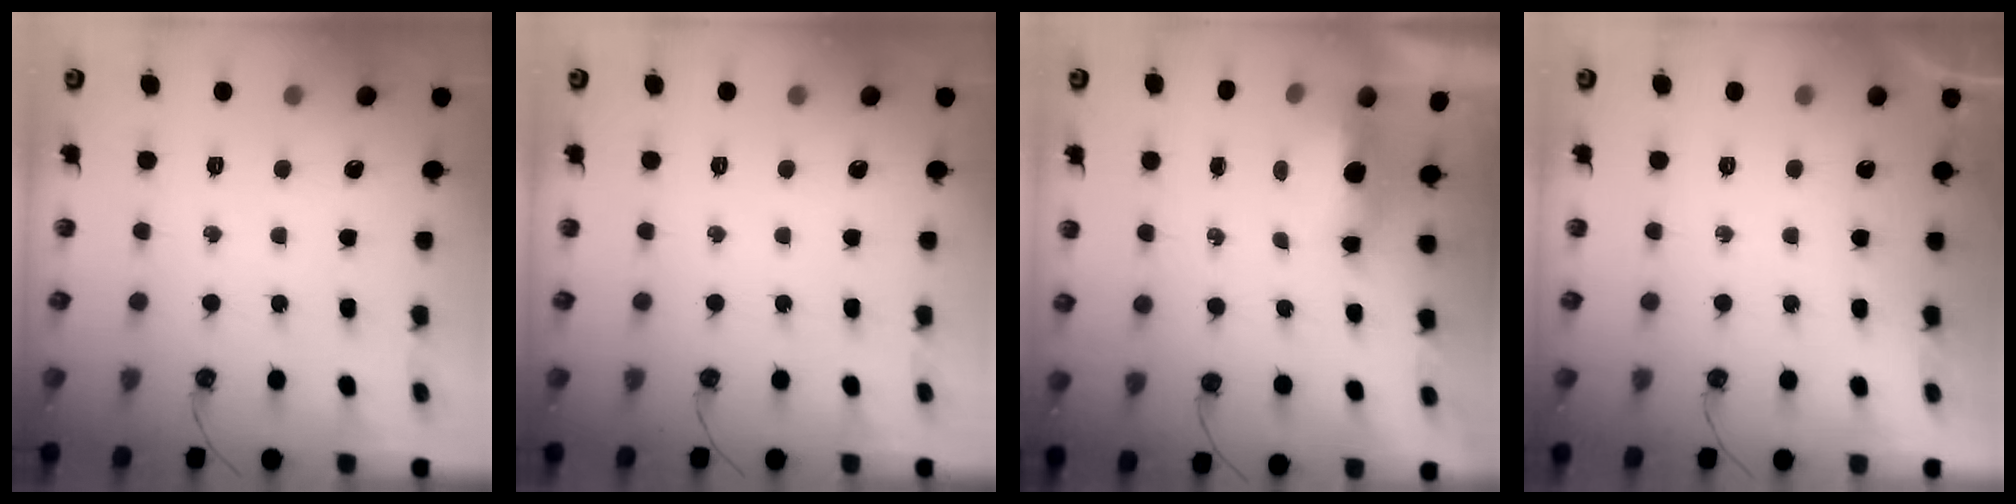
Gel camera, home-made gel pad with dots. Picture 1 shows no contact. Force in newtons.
{"total": 0.0}
{"total": 5.1, "press": 5.0, "slide": 1.2}
{"total": 0.0}